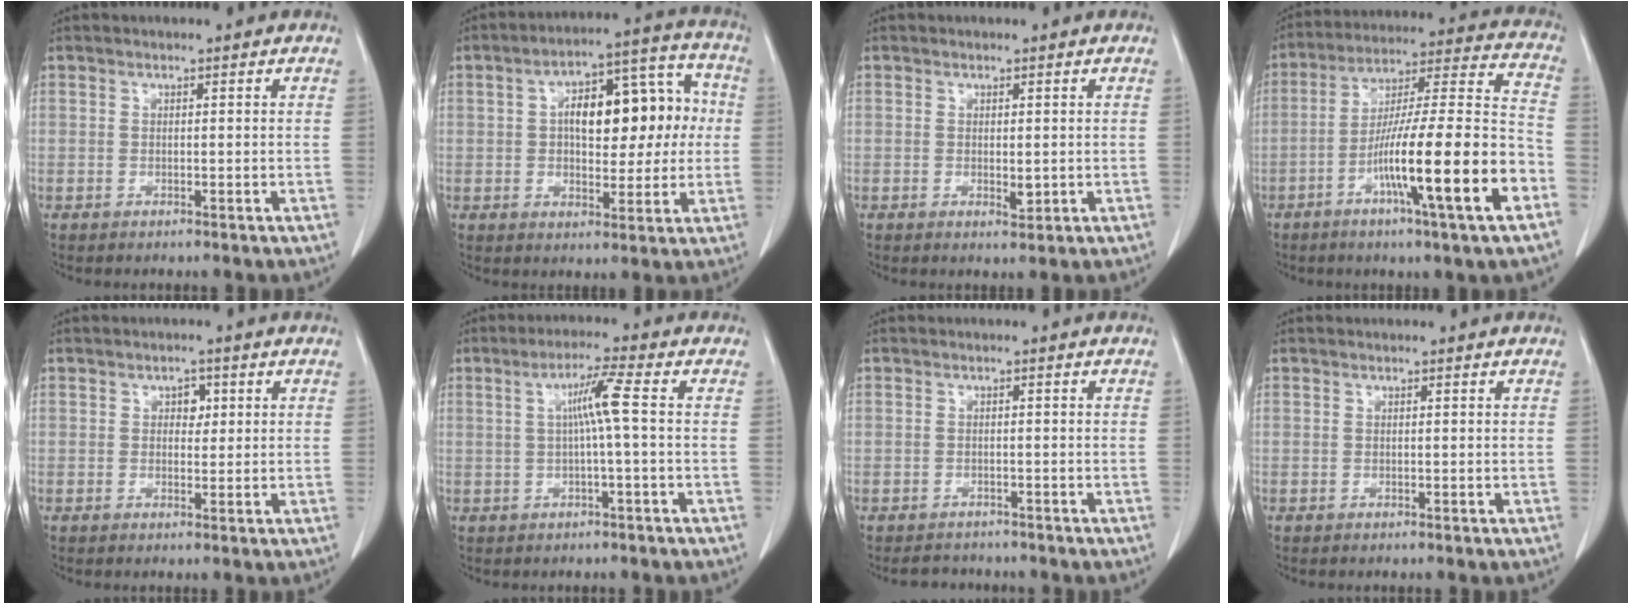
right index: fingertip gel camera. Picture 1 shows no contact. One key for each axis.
{"total": 14.3, "fx": 1.4, "fy": 6.5, "fz": 12.7, "tx": -0.180, "ty": 0.047, "tz": 0.026}
{"total": 1.6, "fx": -0.1, "fy": 0.7, "fz": 1.4, "tx": -0.021, "ty": -0.005, "tz": 0.003}
{"total": 20.0, "fx": -7.9, "fy": 0.3, "fz": 18.4, "tx": -0.287, "ty": -0.007, "tz": -0.131}
{"total": 2.0, "fx": 0.6, "fy": 1.4, "fz": 1.3, "tx": -0.013, "ty": 0.002, "tz": 0.007}
{"total": 5.0, "fx": 0.4, "fy": -0.8, "fz": 4.9, "tx": -0.089, "ty": 0.009, "tz": 0.009}
{"total": 2.9, "fx": -2.6, "fy": 1.3, "fz": 0.0, "tx": -0.003, "ty": 0.000, "tz": -0.038}
{"total": 0.0}